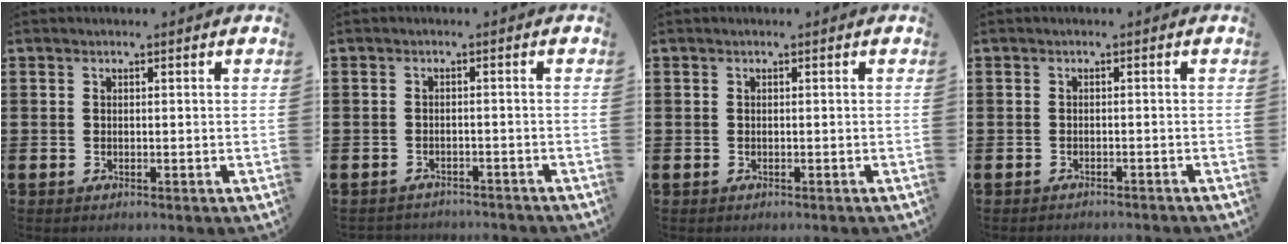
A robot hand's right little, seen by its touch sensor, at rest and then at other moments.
{"total": 1.4, "force": [-1.4, 0.0, -0.1], "torque": [-0.003, 0.002, -0.032]}
{"total": 0.0}
{"total": 0.8, "force": [-0.8, -0.1, -0.1], "torque": [0.000, 0.000, -0.018]}